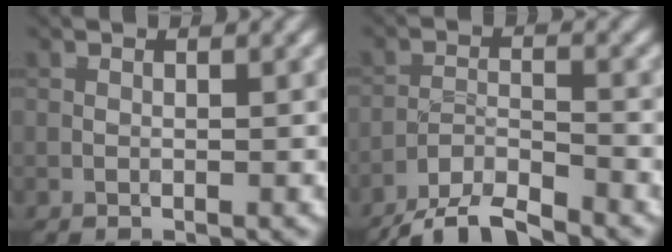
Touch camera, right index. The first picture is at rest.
{"total": 5.6, "force": [-5.0, 0.9, 2.2], "torque": [-0.044, -0.009, -0.097]}